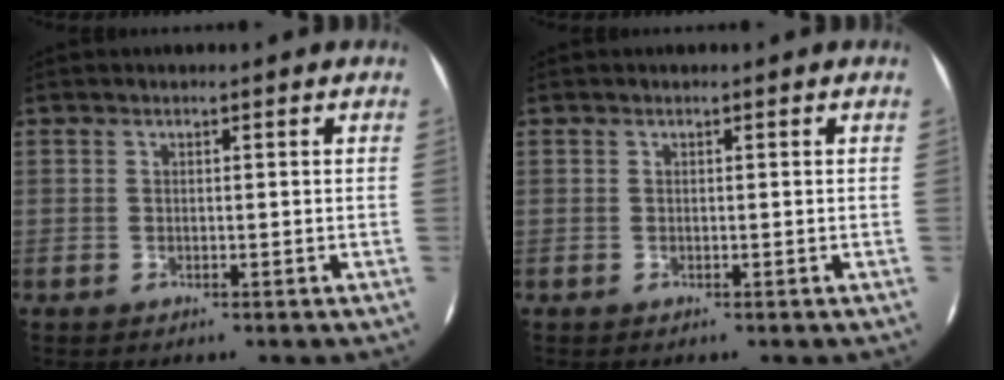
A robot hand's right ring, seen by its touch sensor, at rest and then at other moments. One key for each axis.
{"total": 0.0}